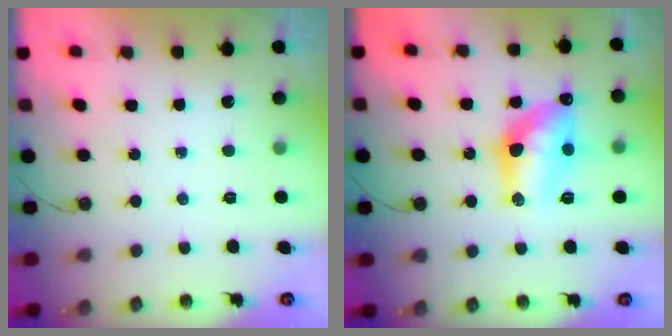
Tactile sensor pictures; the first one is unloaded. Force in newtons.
{"total": 12.5, "press": 12.5, "slide": 0.9}